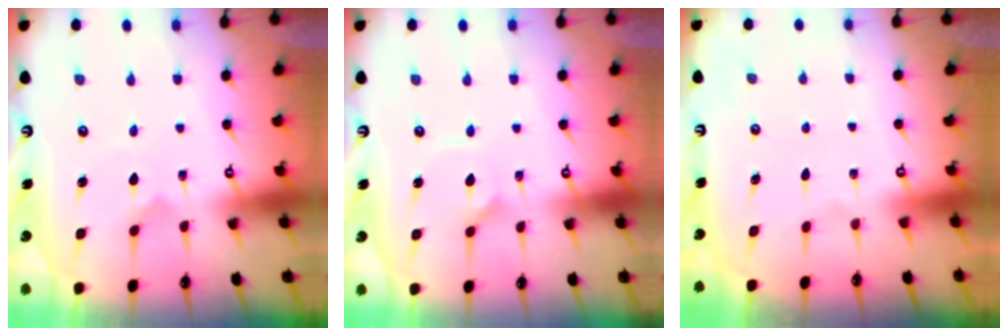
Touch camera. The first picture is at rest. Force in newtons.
{"total": 2.9, "press": 2.8, "slide": 0.4}
{"total": 0.0}